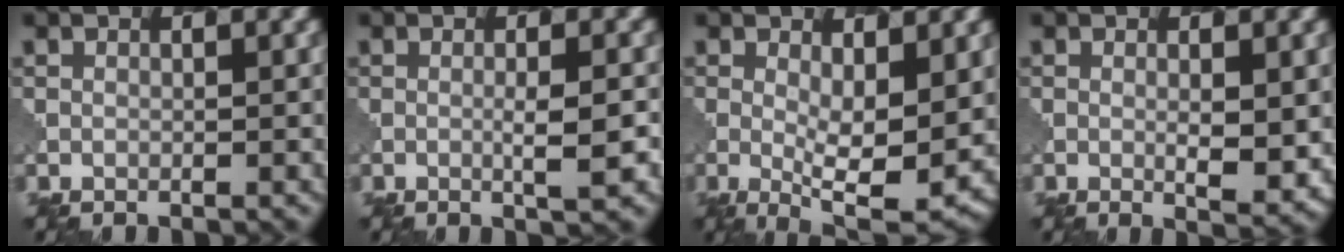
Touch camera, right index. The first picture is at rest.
{"total": 2.6, "force": [0.0, 0.4, 2.6], "torque": [-0.041, 0.000, -0.001]}
{"total": 6.6, "force": [0.4, 2.3, 6.2], "torque": [-0.105, -0.018, 0.013]}
{"total": 3.0, "force": [0.5, 0.7, 2.9], "torque": [-0.045, -0.009, 0.012]}